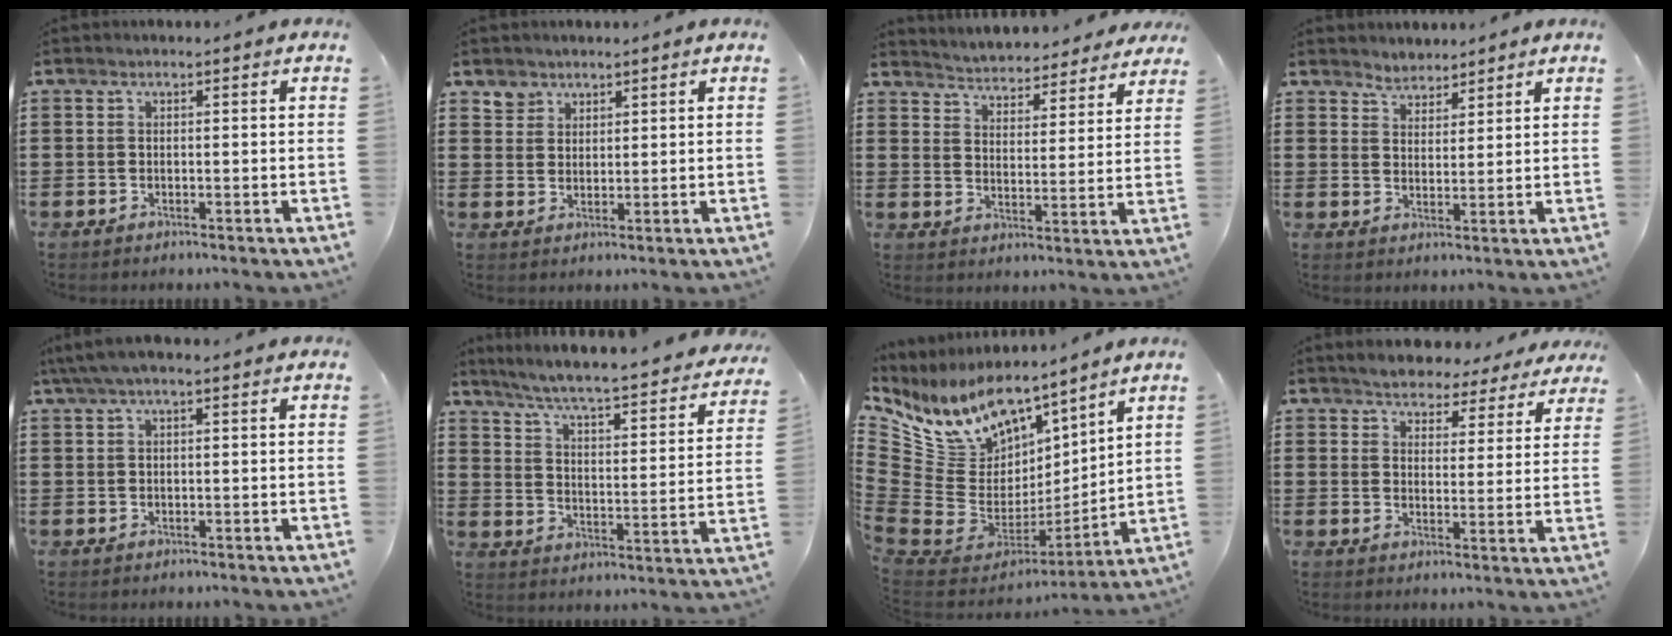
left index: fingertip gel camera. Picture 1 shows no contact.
{"total": 2.9, "force": [2.1, 2.0, -0.1], "torque": [-0.009, 0.007, 0.041]}
{"total": 4.2, "force": [4.2, 0.0, -0.5], "torque": [-0.017, -0.037, 0.069]}
{"total": 3.2, "force": [2.9, 1.2, -0.7], "torque": [-0.001, -0.003, 0.056]}
{"total": 2.1, "force": [0.9, 0.4, 1.8], "torque": [-0.035, 0.003, 0.015]}
{"total": 4.6, "force": [4.0, -0.5, 2.1], "torque": [-0.063, -0.043, 0.057]}
{"total": 10.8, "force": [7.7, 6.6, 3.8], "torque": [-0.130, -0.072, 0.142]}
{"total": 4.2, "force": [4.1, 0.8, 0.0], "torque": [-0.024, -0.018, 0.073]}